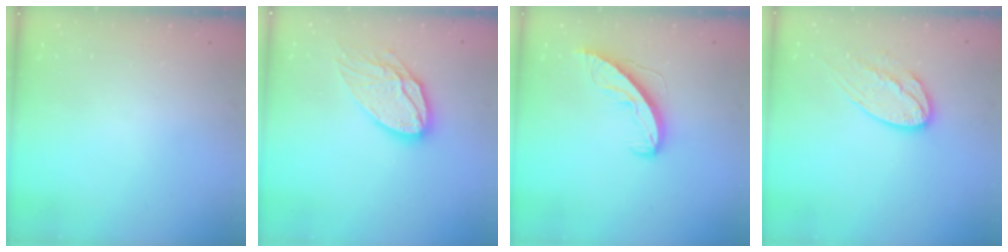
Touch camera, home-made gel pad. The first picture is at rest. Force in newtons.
{"total": 15.3, "press": 15.2, "slide": 1.3}
{"total": 8.6, "press": 8.5, "slide": 0.8}
{"total": 13.1, "press": 13.0, "slide": 1.1}